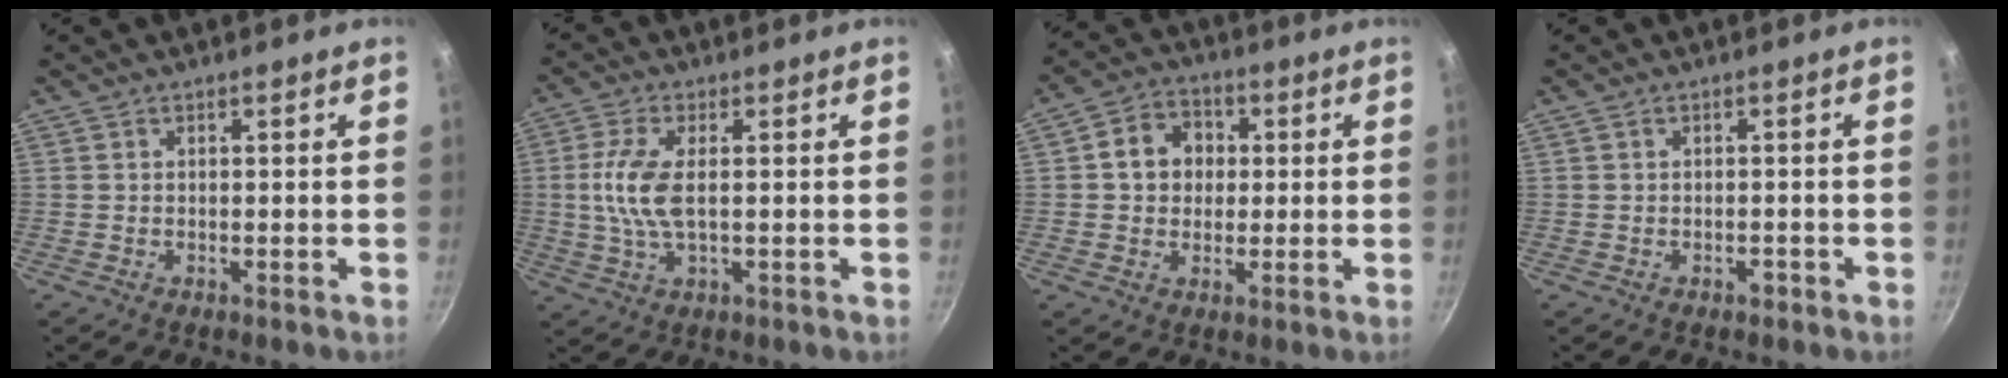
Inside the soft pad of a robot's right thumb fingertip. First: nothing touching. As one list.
[{"total": 7.8, "force": [0.4, 3.2, 7.2], "torque": [-0.159, 0.003, 0.005]}, {"total": 8.1, "force": [1.2, 6.9, 4.1], "torque": [-0.037, 0.010, 0.008]}, {"total": 1.2, "force": [-0.6, 0.7, 0.7], "torque": [-0.005, 0.011, -0.005]}]